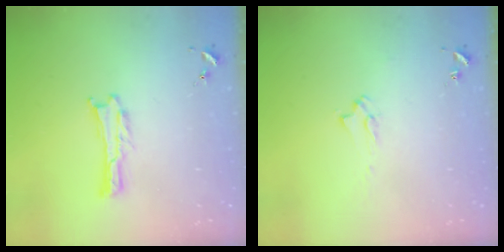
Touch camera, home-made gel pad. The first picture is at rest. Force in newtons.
{"total": 2.0, "press": 2.0, "slide": 0.3}